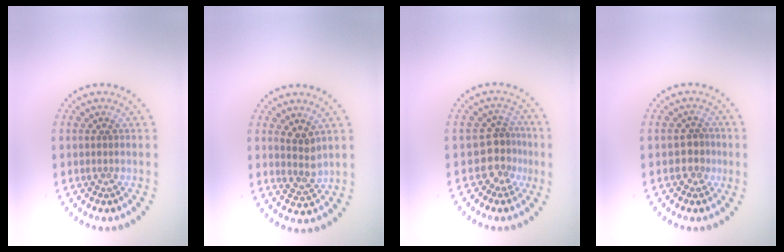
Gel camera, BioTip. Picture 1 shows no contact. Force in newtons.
{"total": 2.1, "press": 1.7, "slide": 1.1}
{"total": 2.9, "press": 2.1, "slide": 2.0}
{"total": 2.0, "press": 1.7, "slide": 1.0}